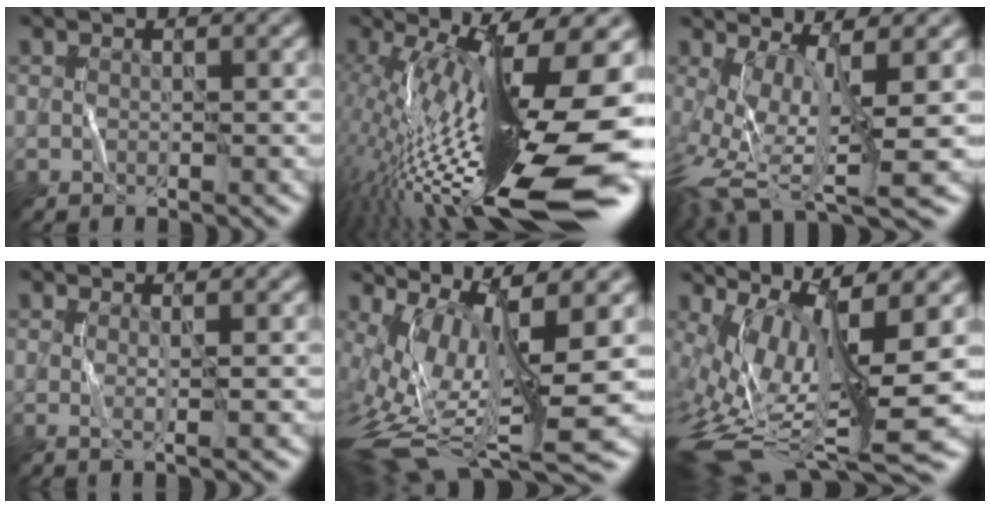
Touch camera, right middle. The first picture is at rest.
{"total": 17.6, "force": [-2.6, 4.1, 16.9], "torque": [-0.299, 0.021, -0.052]}
{"total": 9.6, "force": [-2.7, 2.6, 8.8], "torque": [-0.168, -0.009, -0.040]}
{"total": 1.0, "force": [0.1, 0.2, 1.0], "torque": [-0.017, 0.007, 0.000]}
{"total": 12.4, "force": [-1.0, 3.3, 11.9], "torque": [-0.223, -0.002, 0.009]}
{"total": 14.2, "force": [-0.8, 3.8, 13.7], "torque": [-0.247, -0.019, 0.015]}